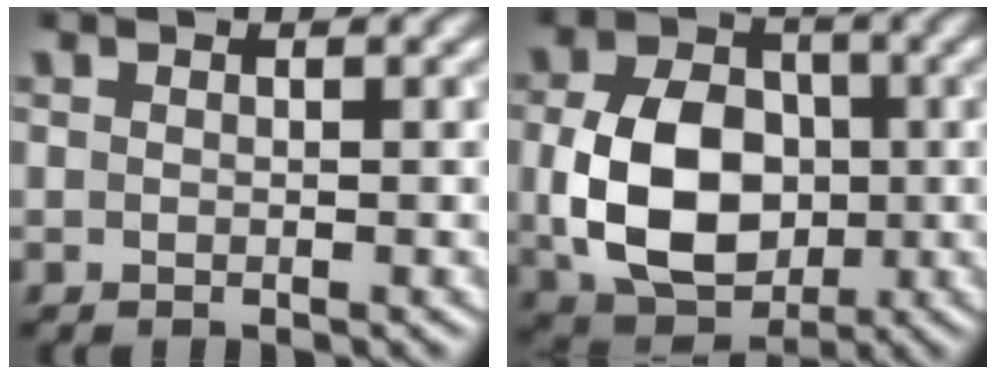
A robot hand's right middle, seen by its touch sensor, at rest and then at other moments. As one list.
[{"total": 9.4, "force": [-0.8, 6.8, 6.4], "torque": [-0.133, -0.006, -0.015]}]